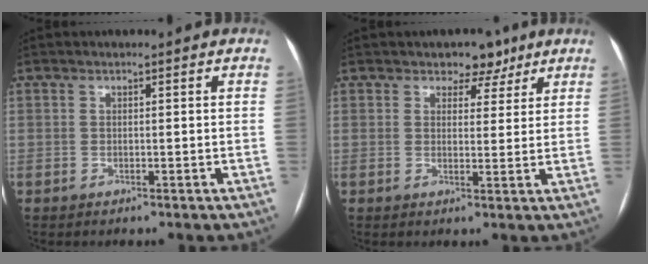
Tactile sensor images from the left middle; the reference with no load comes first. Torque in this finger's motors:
{"motor_torque": [0.21, -0.21, 0.00, 0.02]}